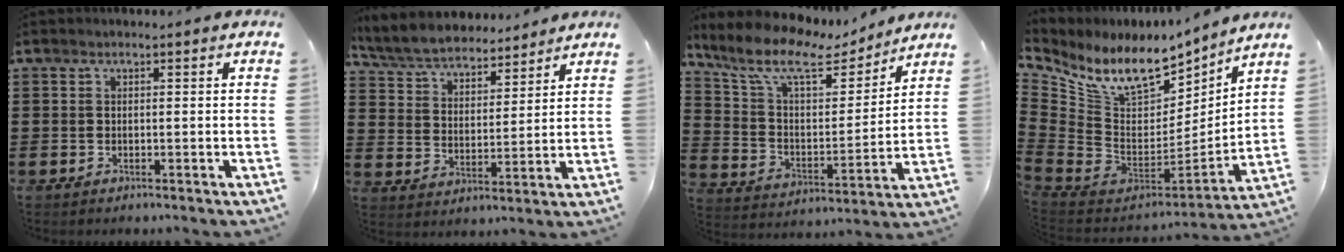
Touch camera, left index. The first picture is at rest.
{"total": 6.2, "force": [6.0, 1.1, 1.1], "torque": [-0.051, -0.030, 0.106]}
{"total": 11.1, "force": [8.3, 3.6, 6.4], "torque": [-0.158, -0.035, 0.141]}
{"total": 11.9, "force": [7.4, 5.9, 7.2], "torque": [-0.170, -0.055, 0.129]}